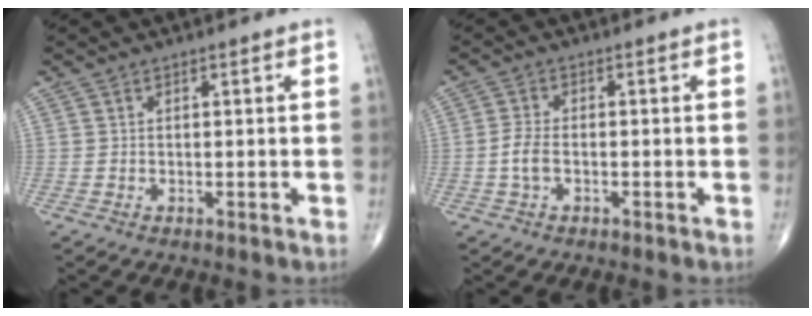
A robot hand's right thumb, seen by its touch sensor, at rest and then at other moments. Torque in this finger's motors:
{"motor_torque": [-0.35, 0.28, 0.43, -0.02, 0.11]}